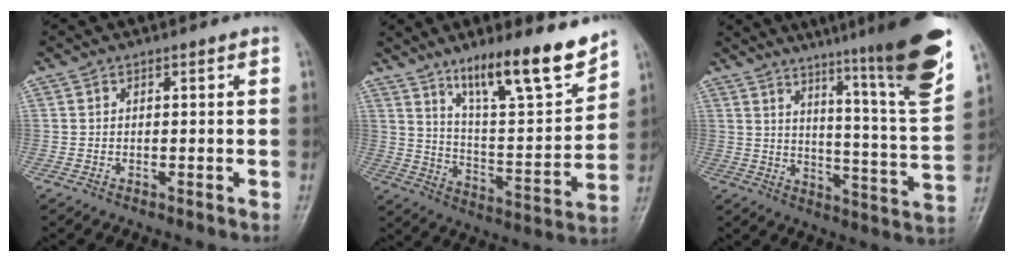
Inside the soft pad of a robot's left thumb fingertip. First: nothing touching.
{"total": 16.9, "force": [12.3, 3.3, 11.2], "torque": [-0.154, -0.079, 0.210]}
{"total": 23.2, "force": [15.5, 1.2, 17.3], "torque": [-0.225, -0.090, 0.219]}